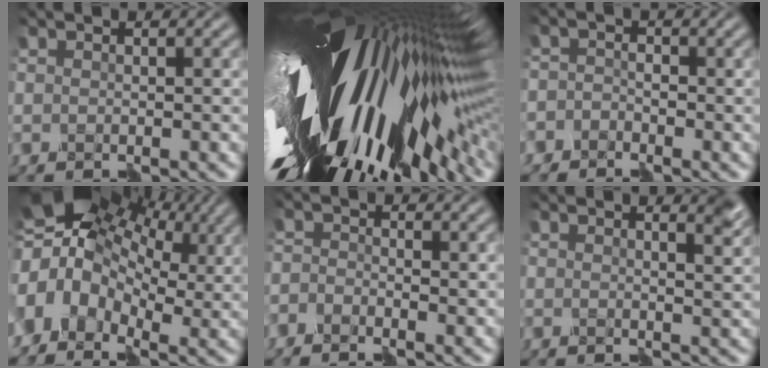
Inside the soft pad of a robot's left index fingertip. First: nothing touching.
{"total": 18.9, "force": [-0.4, 8.4, 17.0], "torque": [-0.312, -0.040, -0.011]}
{"total": 2.1, "force": [-1.7, 0.8, -0.9], "torque": [0.017, 0.007, -0.038]}
{"total": 13.0, "force": [2.1, 10.1, 7.9], "torque": [-0.182, 0.016, 0.045]}
{"total": 1.8, "force": [-1.7, 0.7, 0.0], "torque": [-0.012, -0.001, -0.035]}
{"total": 3.2, "force": [2.0, 1.2, 2.3], "torque": [-0.004, 0.013, 0.016]}